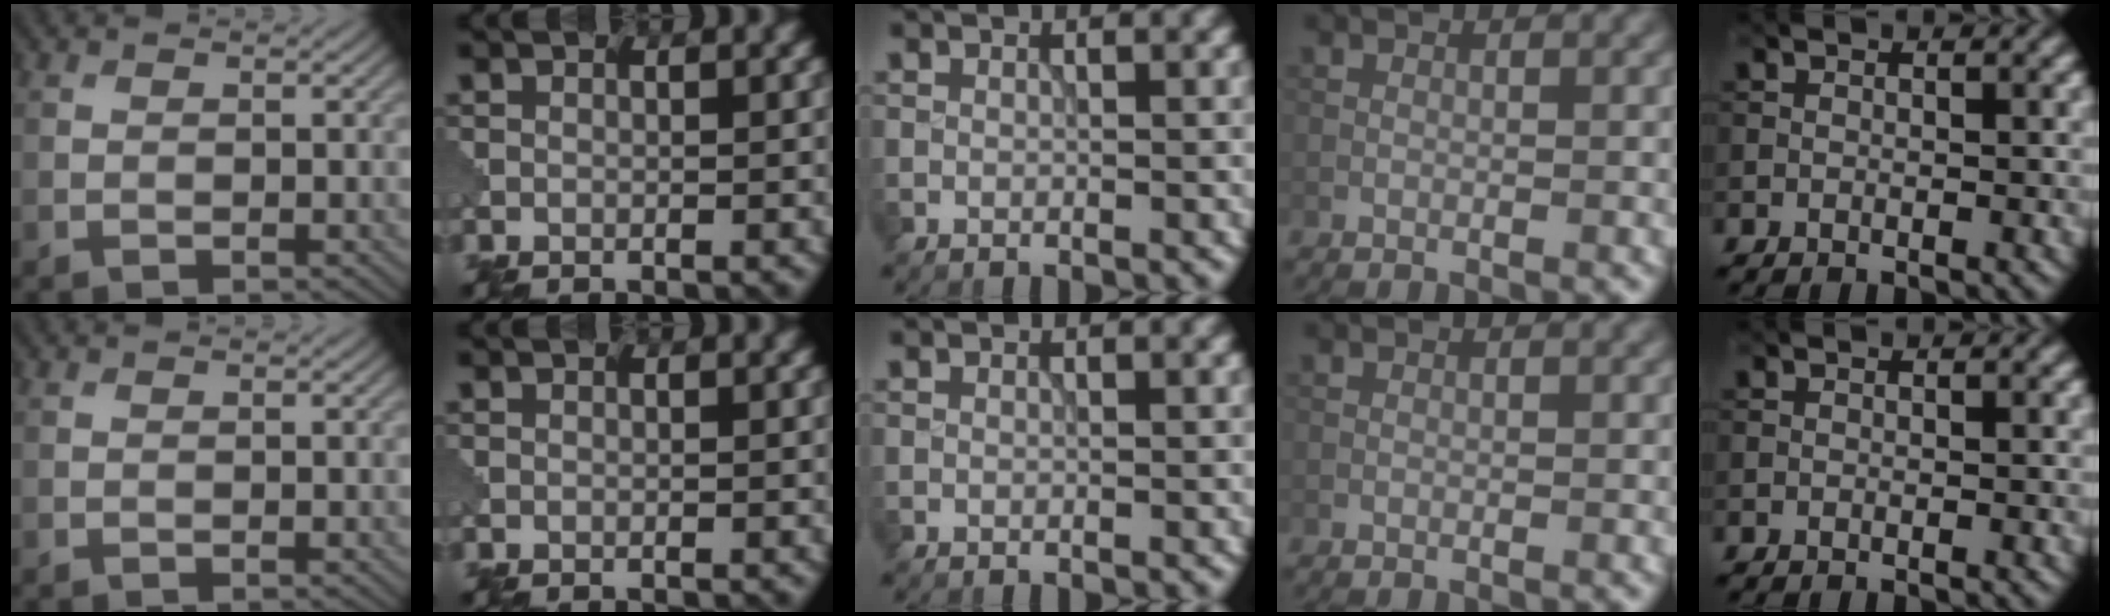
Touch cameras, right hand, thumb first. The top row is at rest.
{}